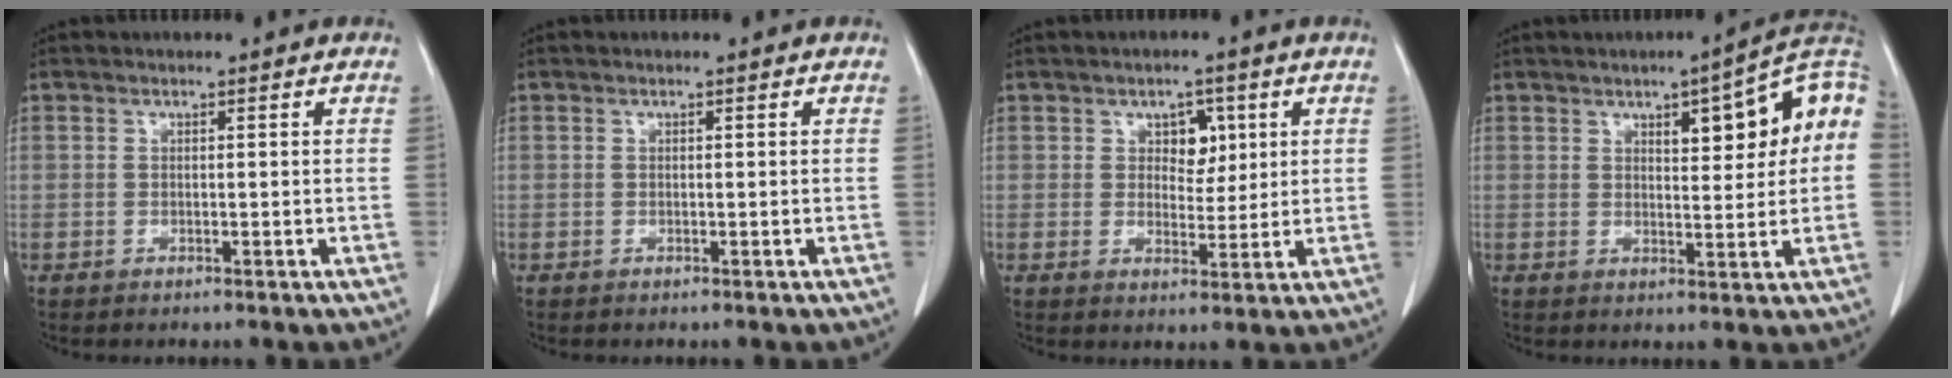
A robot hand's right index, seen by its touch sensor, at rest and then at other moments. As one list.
[{"total": 0.0}, {"total": 4.3, "force": [1.6, 2.8, 2.8], "torque": [-0.035, 0.006, 0.027]}, {"total": 11.5, "force": [2.8, 2.7, 10.9], "torque": [-0.144, 0.035, 0.035]}]